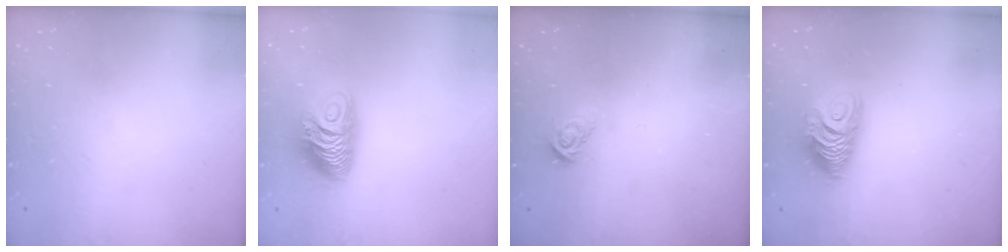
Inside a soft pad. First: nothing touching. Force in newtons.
{"total": 11.6, "press": 11.6, "slide": 0.6}
{"total": 5.4, "press": 5.4, "slide": 0.3}
{"total": 10.2, "press": 10.2, "slide": 0.9}